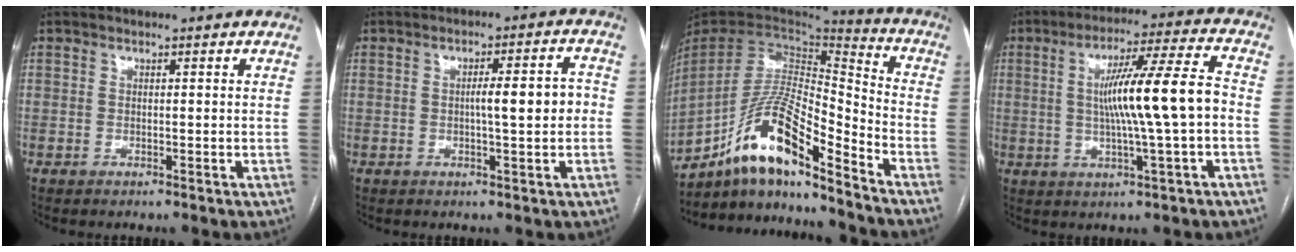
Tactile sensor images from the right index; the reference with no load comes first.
{"total": 5.7, "force": [-0.3, 0.7, 5.7], "torque": [-0.084, 0.014, -0.004]}
{"total": 15.8, "force": [-11.7, 1.9, 10.5], "torque": [-0.203, 0.017, -0.211]}
{"total": 12.5, "force": [-0.4, -0.3, 12.5], "torque": [-0.210, 0.012, -0.006]}